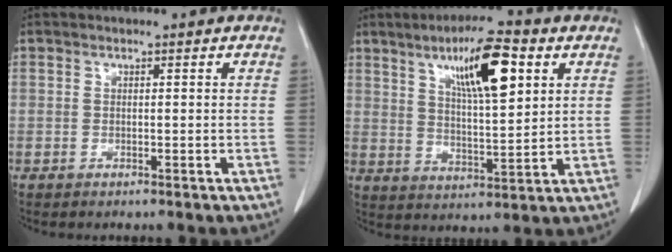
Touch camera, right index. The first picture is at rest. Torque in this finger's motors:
{"motor_torque": [1.10, 0.98, 0.38, 0.11]}